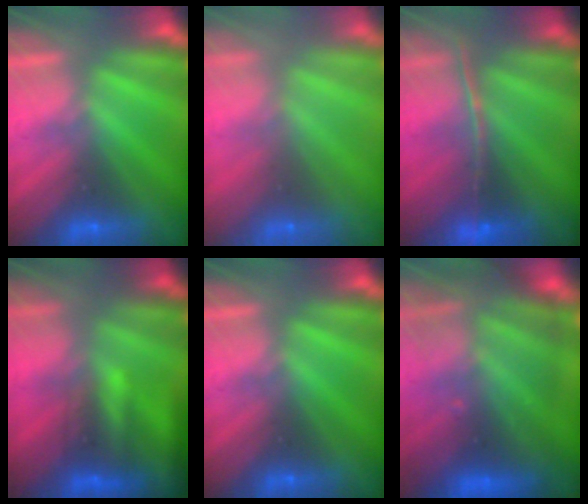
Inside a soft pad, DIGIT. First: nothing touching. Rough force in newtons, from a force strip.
{"total": 9.4}
{"total": 1.6}
{"total": 5.5}
{"total": 0.0}
{"total": 8.4}